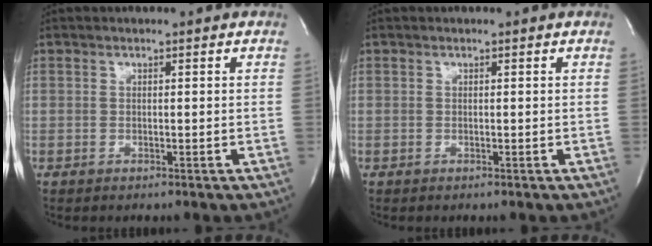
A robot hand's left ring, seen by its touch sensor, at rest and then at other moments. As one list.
[{"total": 0.0}]